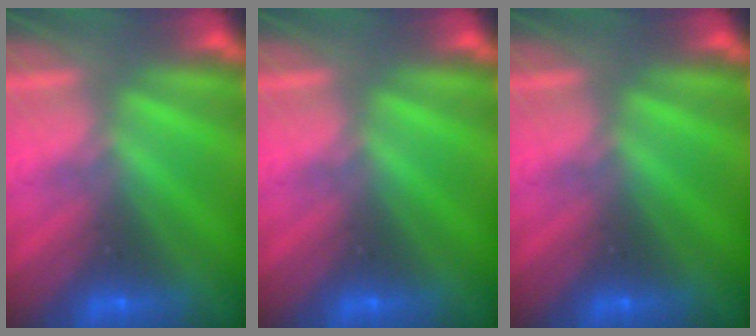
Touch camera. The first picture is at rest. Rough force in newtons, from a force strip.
{"total": 0.0}
{"total": 0.0}